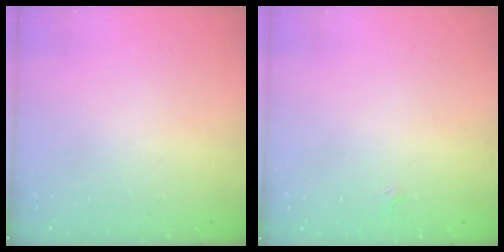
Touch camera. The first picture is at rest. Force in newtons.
{"total": 1.8, "press": 1.7, "slide": 0.3}